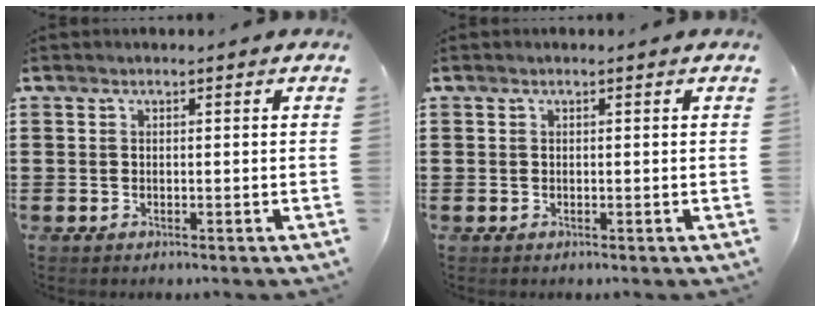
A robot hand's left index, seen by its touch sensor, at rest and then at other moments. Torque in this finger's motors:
{"motor_torque": [0.00, 0.00, 0.00, 0.01]}